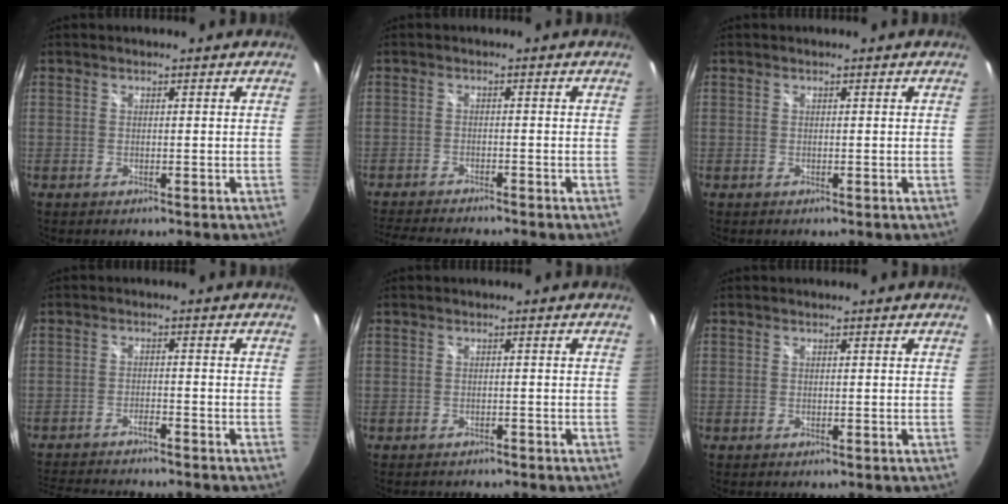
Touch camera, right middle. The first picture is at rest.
{"total": 7.5, "force": [-6.9, 0.1, 2.8], "torque": [-0.073, -0.018, -0.116]}
{"total": 0.0}
{"total": 9.5, "force": [-8.7, 1.2, 3.6], "torque": [-0.091, -0.012, -0.138]}
{"total": 1.4, "force": [-1.3, 0.4, 0.1], "torque": [-0.006, -0.004, -0.020]}
{"total": 0.0}